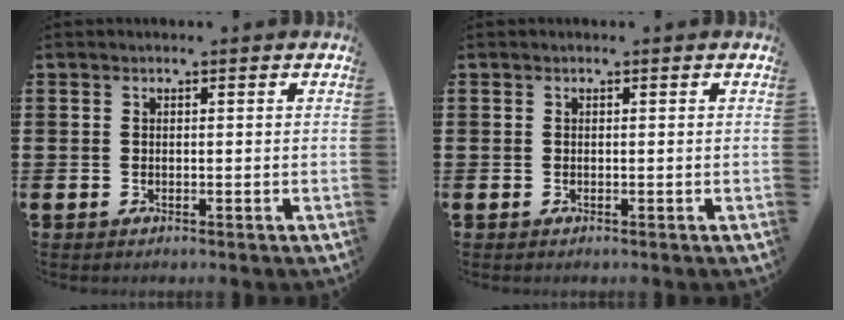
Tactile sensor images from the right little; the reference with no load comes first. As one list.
[{"total": 0.0}]